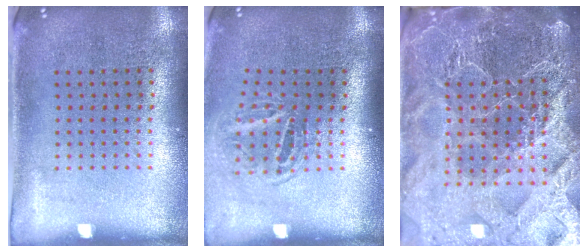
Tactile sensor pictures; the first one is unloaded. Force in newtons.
{"total": 1.7, "press": 1.2, "slide": 1.3}
{"total": 6.4, "press": 5.5, "slide": 3.2}